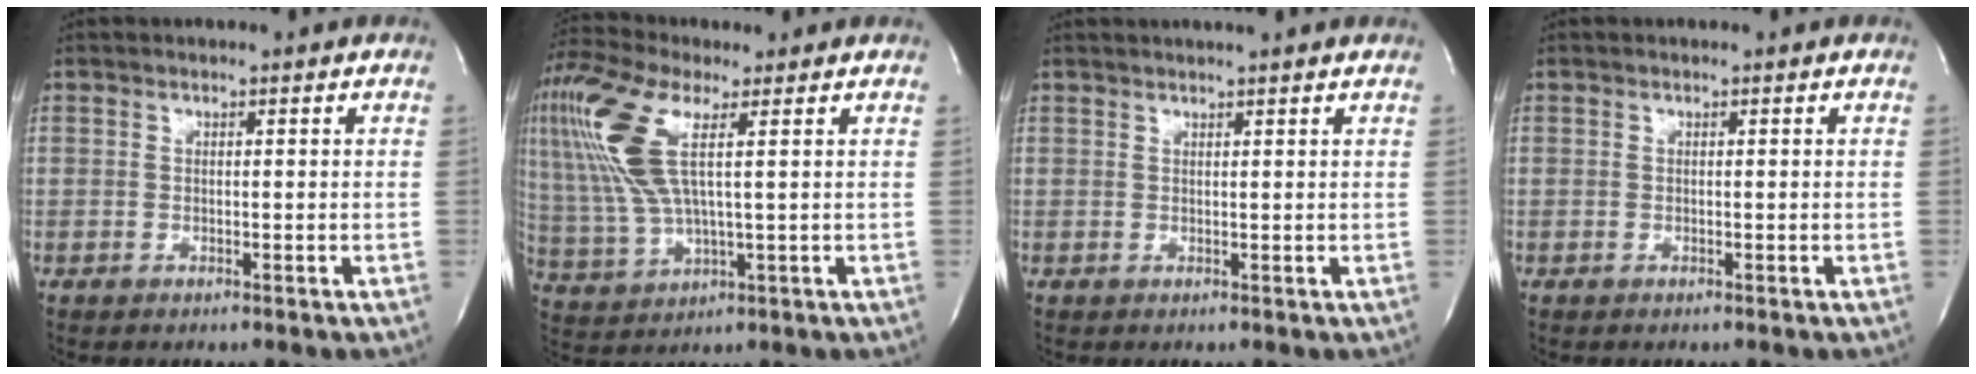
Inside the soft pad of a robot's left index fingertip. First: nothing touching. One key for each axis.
{"total": 12.8, "fx": 4.3, "fy": 3.4, "fz": 11.6, "tx": -0.286, "ty": 0.015, "tz": 0.083}
{"total": 4.7, "fx": 4.3, "fy": -0.1, "fz": 2.0, "tx": -0.028, "ty": 0.024, "tz": 0.051}
{"total": 0.0}